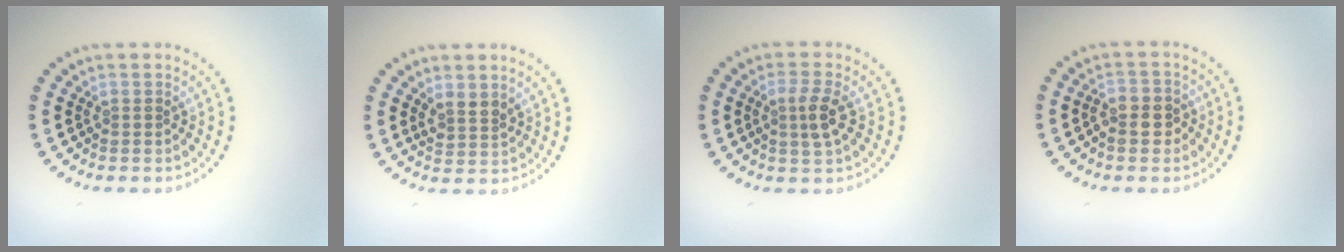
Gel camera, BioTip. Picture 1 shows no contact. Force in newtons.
{"total": 1.8, "press": 1.4, "slide": 1.1}
{"total": 2.6, "press": 2.4, "slide": 1.0}
{"total": 2.6, "press": 2.5, "slide": 0.7}